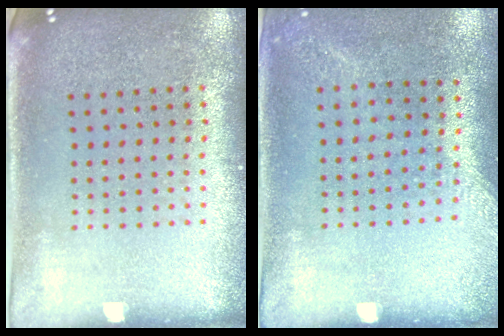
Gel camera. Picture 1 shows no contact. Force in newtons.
{"total": 1.3, "press": 1.0, "slide": 0.8}